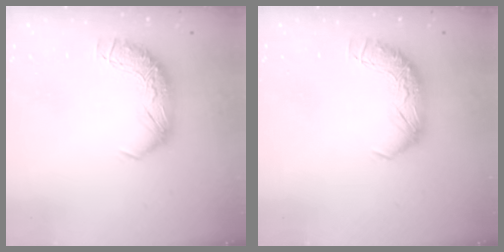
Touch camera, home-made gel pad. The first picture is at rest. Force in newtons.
{"total": 0.0}